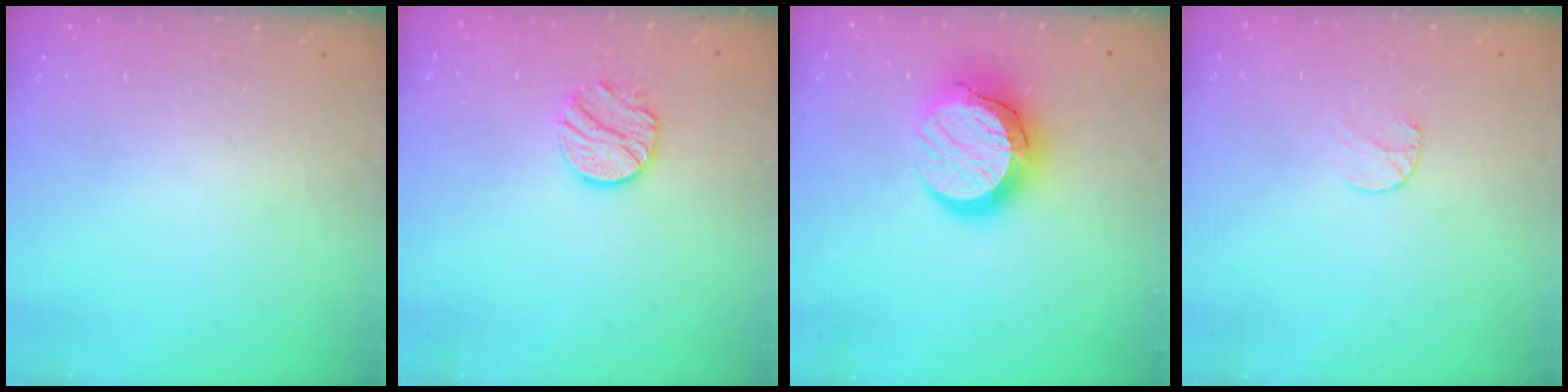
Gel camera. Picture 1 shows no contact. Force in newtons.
{"total": 9.8, "press": 9.8, "slide": 0.7}
{"total": 14.5, "press": 14.5, "slide": 0.9}
{"total": 5.0, "press": 5.0, "slide": 0.4}